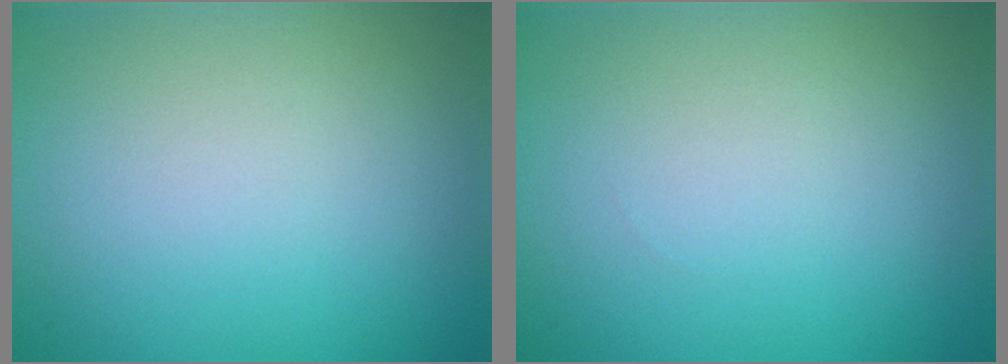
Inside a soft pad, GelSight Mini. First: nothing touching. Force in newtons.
{"total": 0.0}